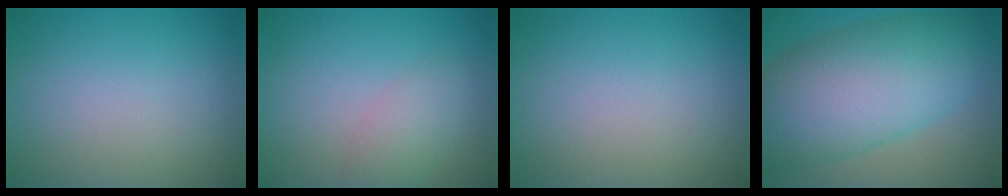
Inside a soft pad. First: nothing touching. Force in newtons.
{"total": 2.4, "press": 2.4, "slide": 0.1}
{"total": 0.0}
{"total": 12.1, "press": 12.1, "slide": 0.2}